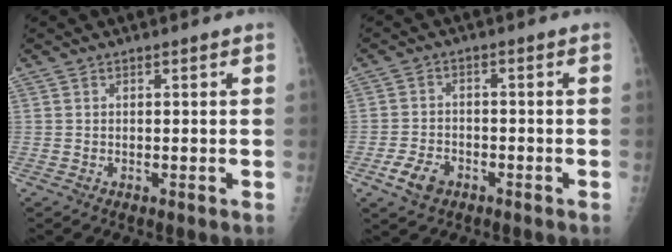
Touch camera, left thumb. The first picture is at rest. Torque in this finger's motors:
{"motor_torque": [-0.43, 1.20, 0.34, 0.17, 0.02]}